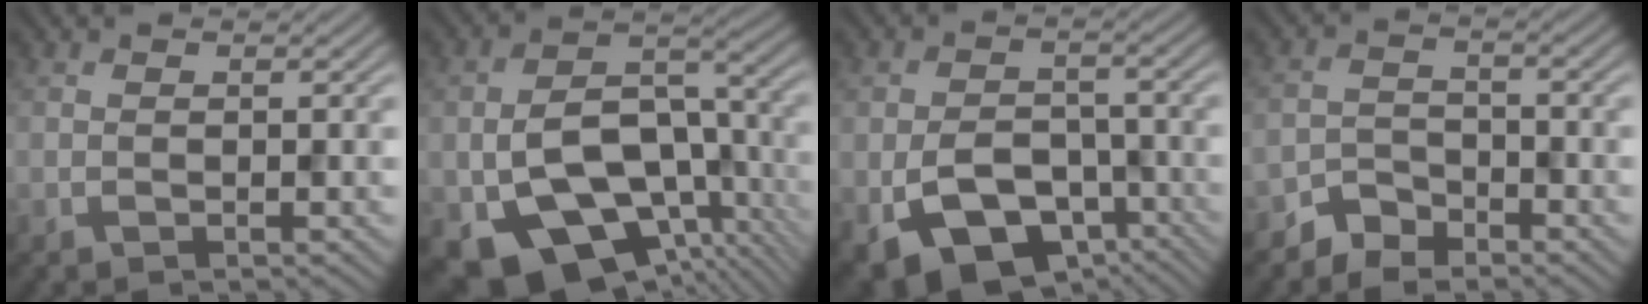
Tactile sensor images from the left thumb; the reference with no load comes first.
{"total": 14.8, "force": [-6.3, 9.3, 9.5], "torque": [-0.167, -0.036, -0.103]}
{"total": 10.1, "force": [-4.9, 6.2, 6.2], "torque": [-0.122, -0.020, -0.081]}
{"total": 3.5, "force": [-2.9, 1.7, 0.8], "torque": [-0.011, 0.006, -0.065]}